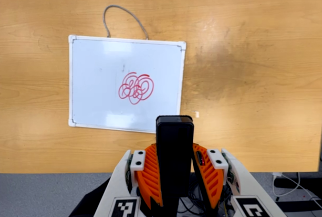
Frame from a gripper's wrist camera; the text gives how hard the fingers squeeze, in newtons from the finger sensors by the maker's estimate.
{"total": 3.9, "left": 2.5, "right": 5.3}